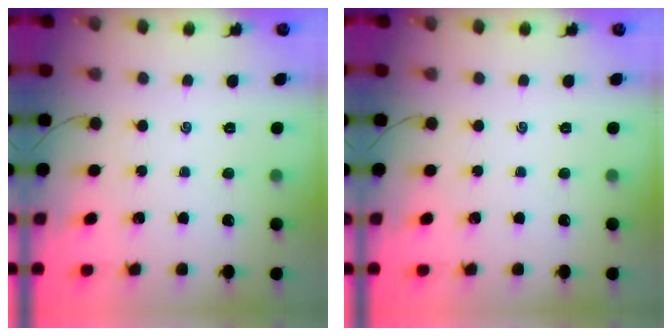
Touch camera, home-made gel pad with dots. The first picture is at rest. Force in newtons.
{"total": 0.0}